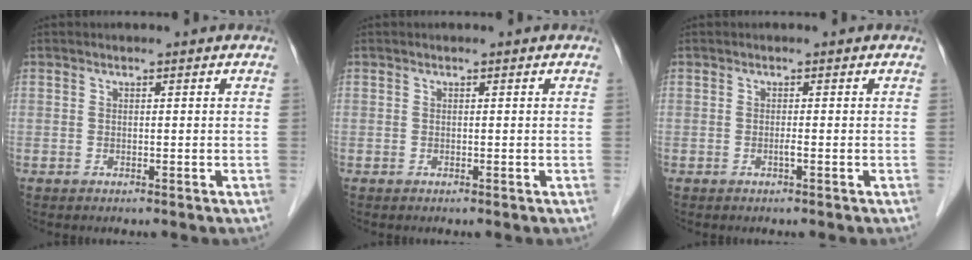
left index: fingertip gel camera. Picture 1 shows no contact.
{"total": 0.0}
{"total": 0.7, "force": [-0.5, -0.2, 0.4], "torque": [-0.009, -0.005, -0.011]}